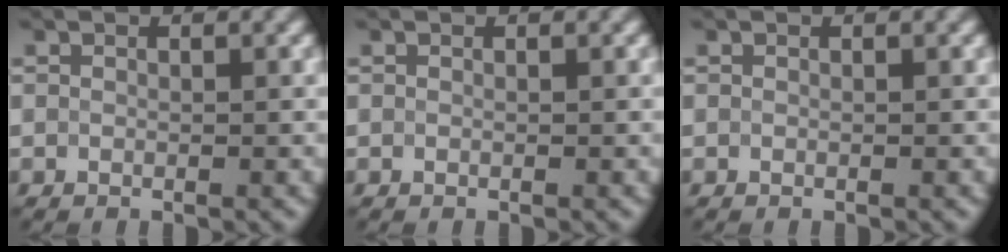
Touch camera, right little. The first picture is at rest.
{"total": 0.0}
{"total": 0.0}